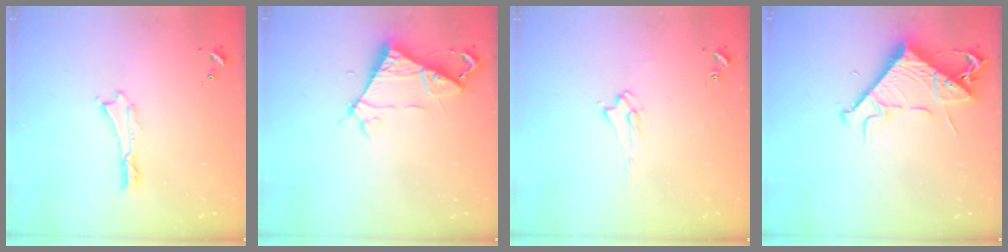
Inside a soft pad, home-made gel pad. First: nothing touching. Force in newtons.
{"total": 6.9, "press": 6.9, "slide": 0.7}
{"total": 1.9, "press": 1.9, "slide": 0.3}
{"total": 9.2, "press": 9.1, "slide": 1.2}